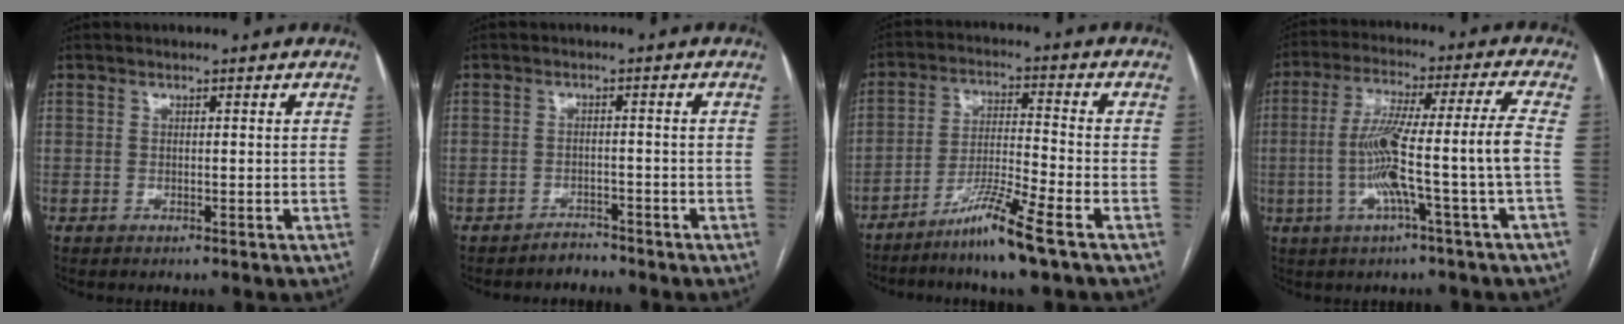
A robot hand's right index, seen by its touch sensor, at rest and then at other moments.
{"total": 2.1, "force": [-1.9, 0.7, -0.5], "torque": [0.012, 0.000, -0.029]}
{"total": 8.5, "force": [-5.9, -1.0, 6.0], "torque": [-0.115, -0.022, -0.114]}
{"total": 12.5, "force": [-2.8, -1.7, 12.1], "torque": [-0.224, 0.014, -0.051]}